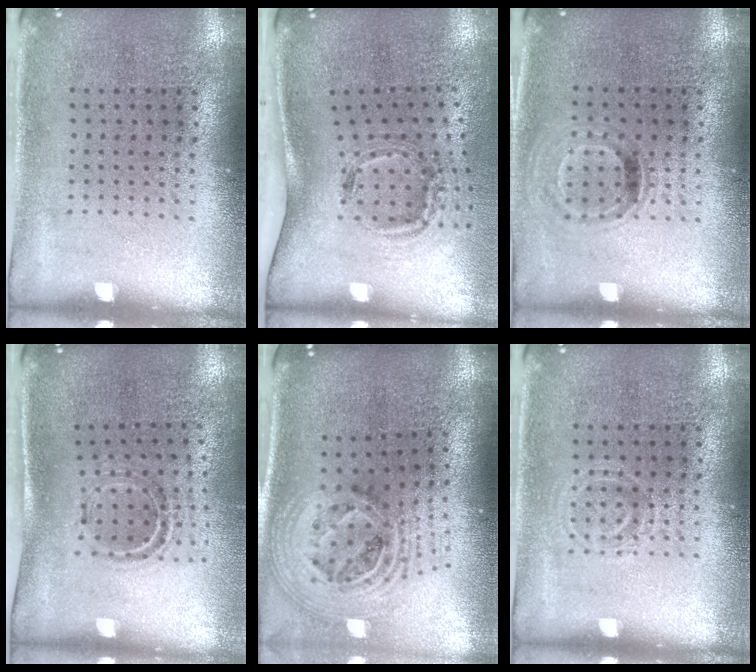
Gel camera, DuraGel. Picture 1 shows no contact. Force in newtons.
{"total": 1.6, "press": 1.1, "slide": 1.1}
{"total": 0.9, "press": 0.8, "slide": 0.5}
{"total": 0.9, "press": 0.9, "slide": 0.3}
{"total": 2.8, "press": 1.9, "slide": 2.0}
{"total": 1.2, "press": 1.2, "slide": 0.3}